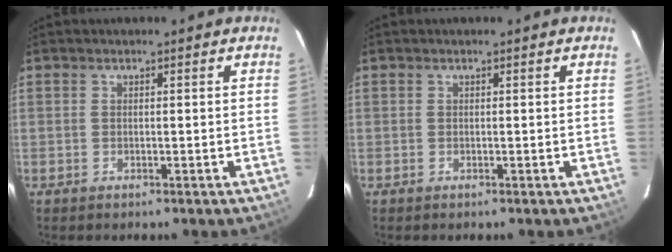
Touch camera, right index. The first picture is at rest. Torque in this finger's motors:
{"motor_torque": [0.00, 0.00, 0.01, 0.00]}